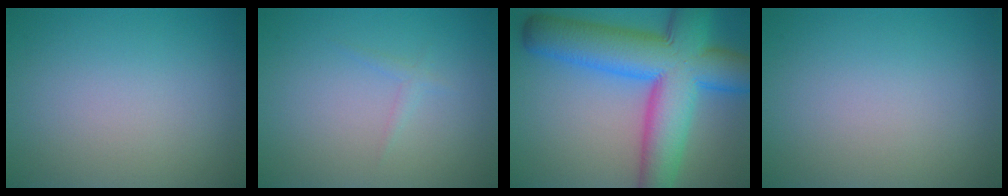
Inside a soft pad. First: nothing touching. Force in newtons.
{"total": 0.8, "press": 0.8, "slide": 0.1}
{"total": 13.4, "press": 13.4, "slide": 0.5}
{"total": 0.0}